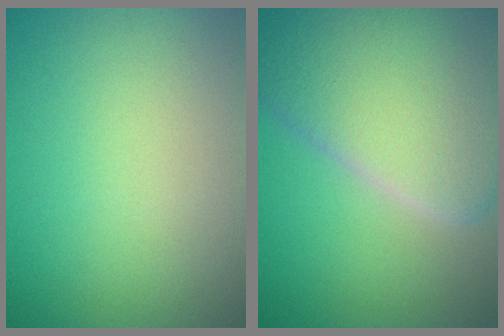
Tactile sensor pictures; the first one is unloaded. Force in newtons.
{"total": 11.0, "press": 10.9, "slide": 1.1}